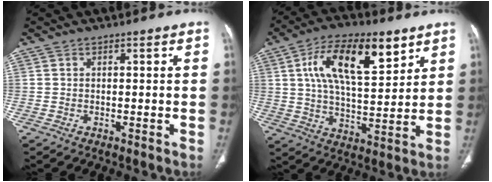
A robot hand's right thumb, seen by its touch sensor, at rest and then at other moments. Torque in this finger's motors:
{"motor_torque": [0.25, 0.62, 0.88, 0.36, 0.19]}